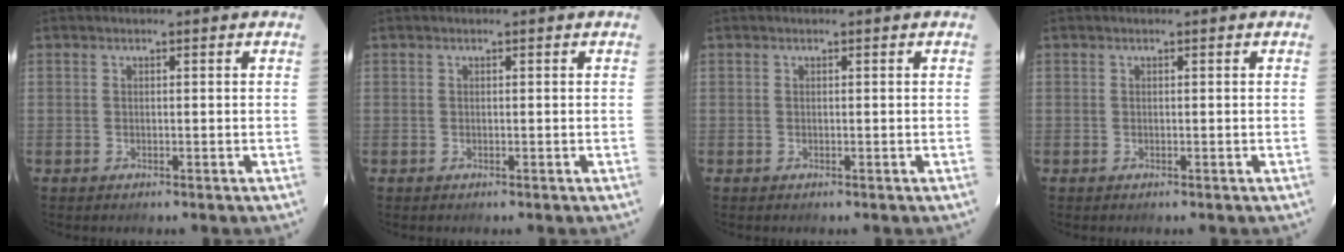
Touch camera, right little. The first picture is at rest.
{"total": 0.0}
{"total": 0.0}
{"total": 0.0}